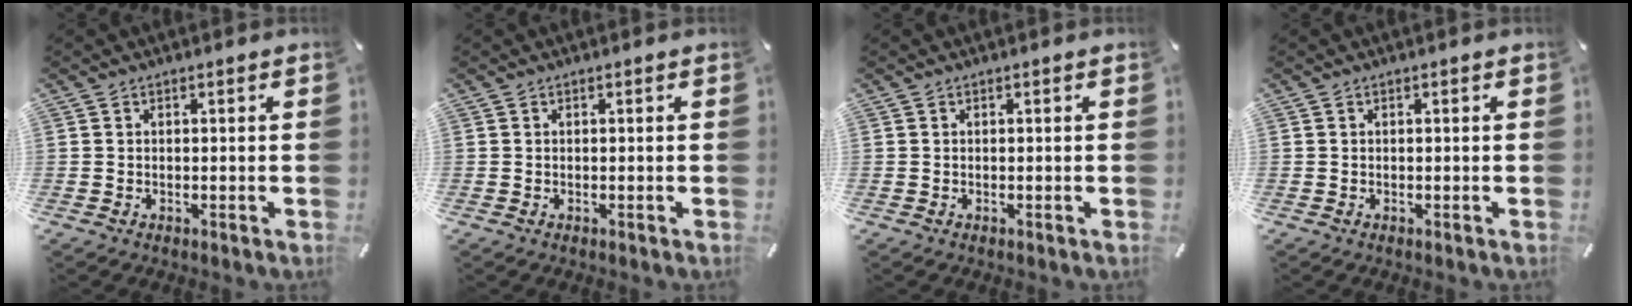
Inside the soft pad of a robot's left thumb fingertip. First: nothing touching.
{"total": 0.0}
{"total": 0.0}
{"total": 0.0}